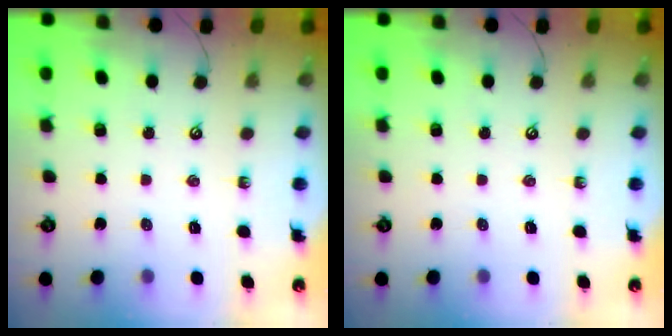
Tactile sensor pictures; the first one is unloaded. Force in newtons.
{"total": 0.0}